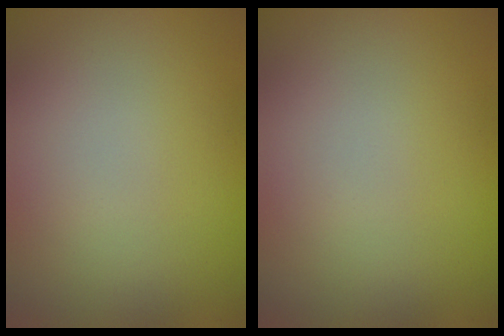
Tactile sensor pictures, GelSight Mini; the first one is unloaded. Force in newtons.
{"total": 0.0}